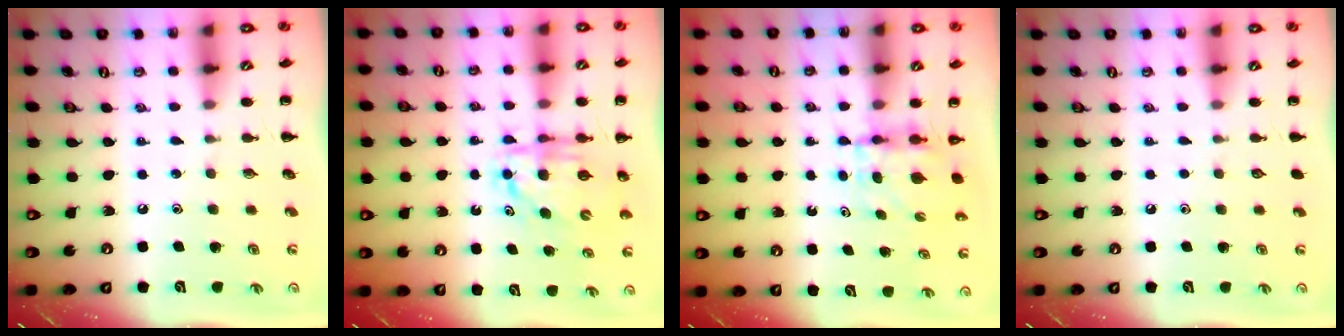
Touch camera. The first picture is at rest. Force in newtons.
{"total": 6.7, "press": 6.6, "slide": 1.0}
{"total": 3.9, "press": 3.9, "slide": 0.3}
{"total": 0.0}